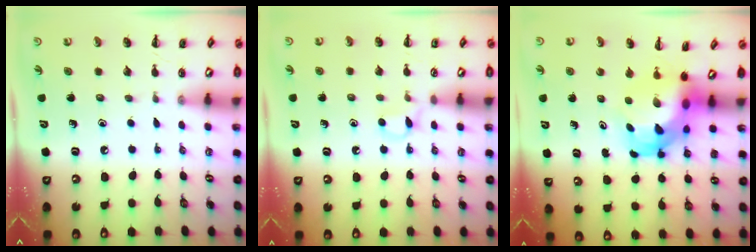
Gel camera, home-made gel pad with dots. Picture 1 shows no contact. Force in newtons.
{"total": 3.6, "press": 3.3, "slide": 1.3}
{"total": 6.1, "press": 5.8, "slide": 1.8}